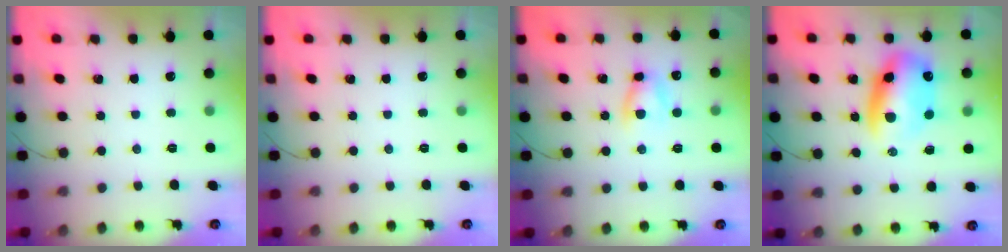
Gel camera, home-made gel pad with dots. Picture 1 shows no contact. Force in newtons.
{"total": 0.0}
{"total": 6.4, "press": 6.3, "slide": 0.9}
{"total": 12.0, "press": 11.7, "slide": 2.6}